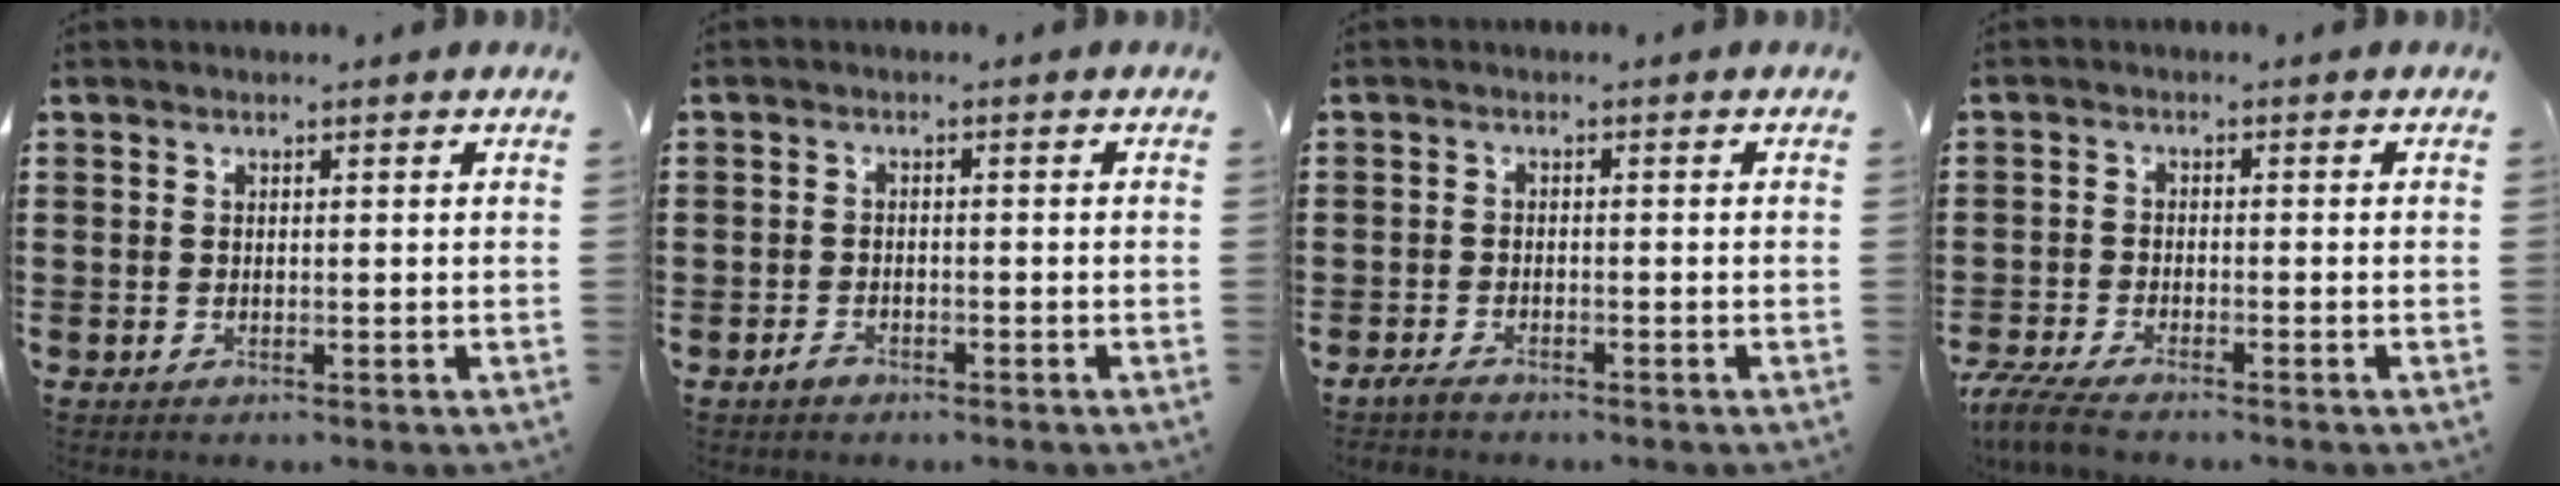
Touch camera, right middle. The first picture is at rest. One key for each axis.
{"total": 1.7, "fx": -1.4, "fy": 0.9, "fz": 0.6, "tx": -0.013, "ty": 0.003, "tz": -0.028}
{"total": 1.8, "fx": -1.6, "fy": 0.5, "fz": 0.8, "tx": -0.025, "ty": -0.002, "tz": -0.033}
{"total": 4.3, "fx": -4.0, "fy": 0.3, "fz": 1.6, "tx": -0.048, "ty": -0.010, "tz": -0.082}